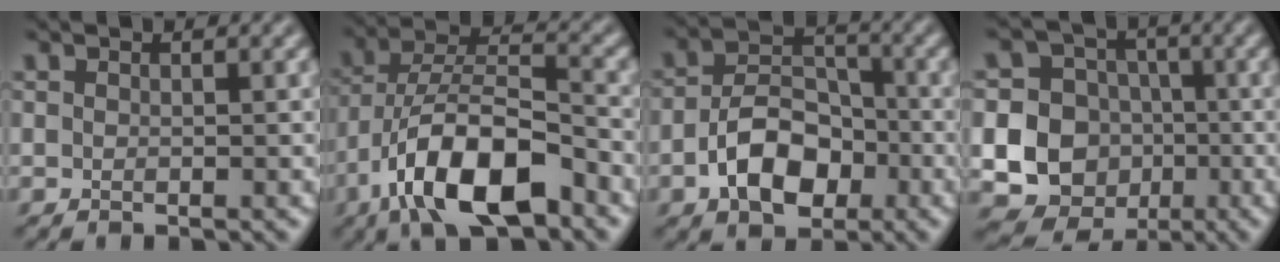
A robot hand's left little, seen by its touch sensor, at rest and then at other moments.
{"total": 10.6, "force": [-5.8, 4.0, 7.9], "torque": [-0.137, 0.018, -0.105]}
{"total": 6.3, "force": [-2.5, 4.0, 4.2], "torque": [-0.070, 0.004, -0.047]}
{"total": 18.8, "force": [-4.4, 17.8, 4.2], "torque": [-0.120, -0.018, -0.087]}